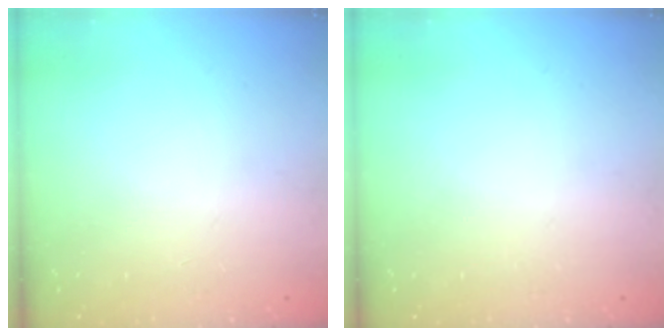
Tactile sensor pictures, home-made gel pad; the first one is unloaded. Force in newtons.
{"total": 0.0}